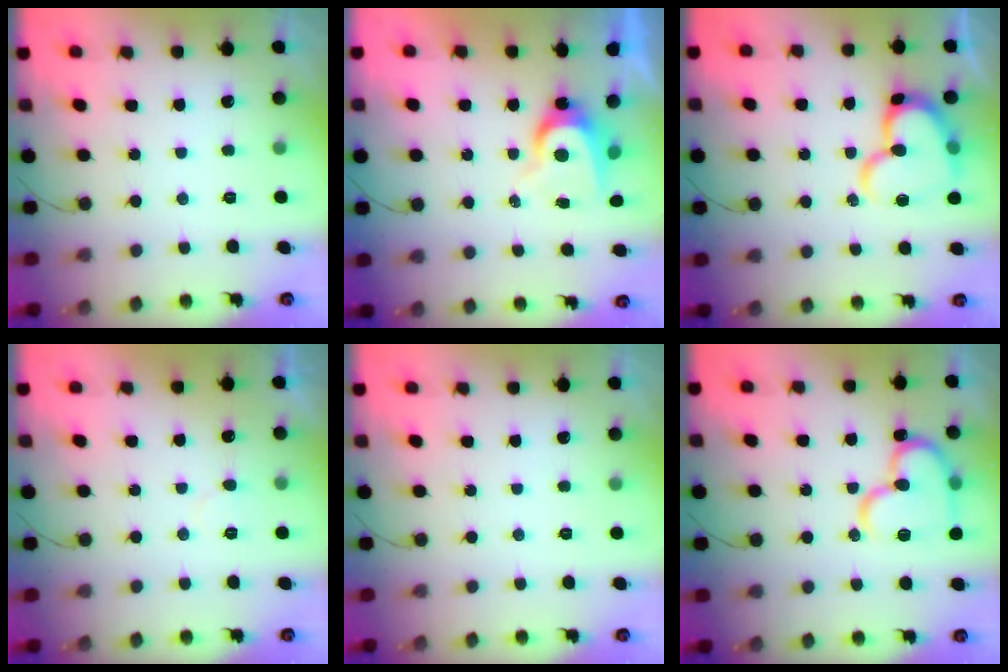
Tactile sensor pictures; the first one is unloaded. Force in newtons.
{"total": 7.7, "press": 7.7, "slide": 0.4}
{"total": 16.6, "press": 16.6, "slide": 1.5}
{"total": 4.3, "press": 4.3, "slide": 0.3}
{"total": 0.0}
{"total": 17.4, "press": 17.3, "slide": 1.8}